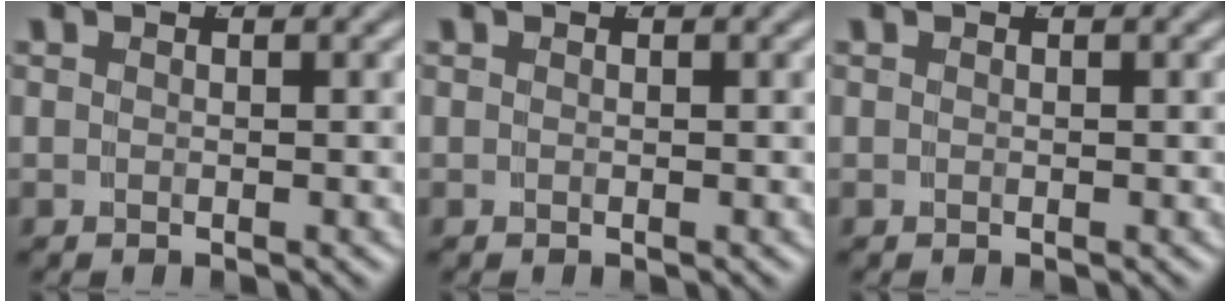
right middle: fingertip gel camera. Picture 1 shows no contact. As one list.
[{"total": 0.0}, {"total": 0.0}]